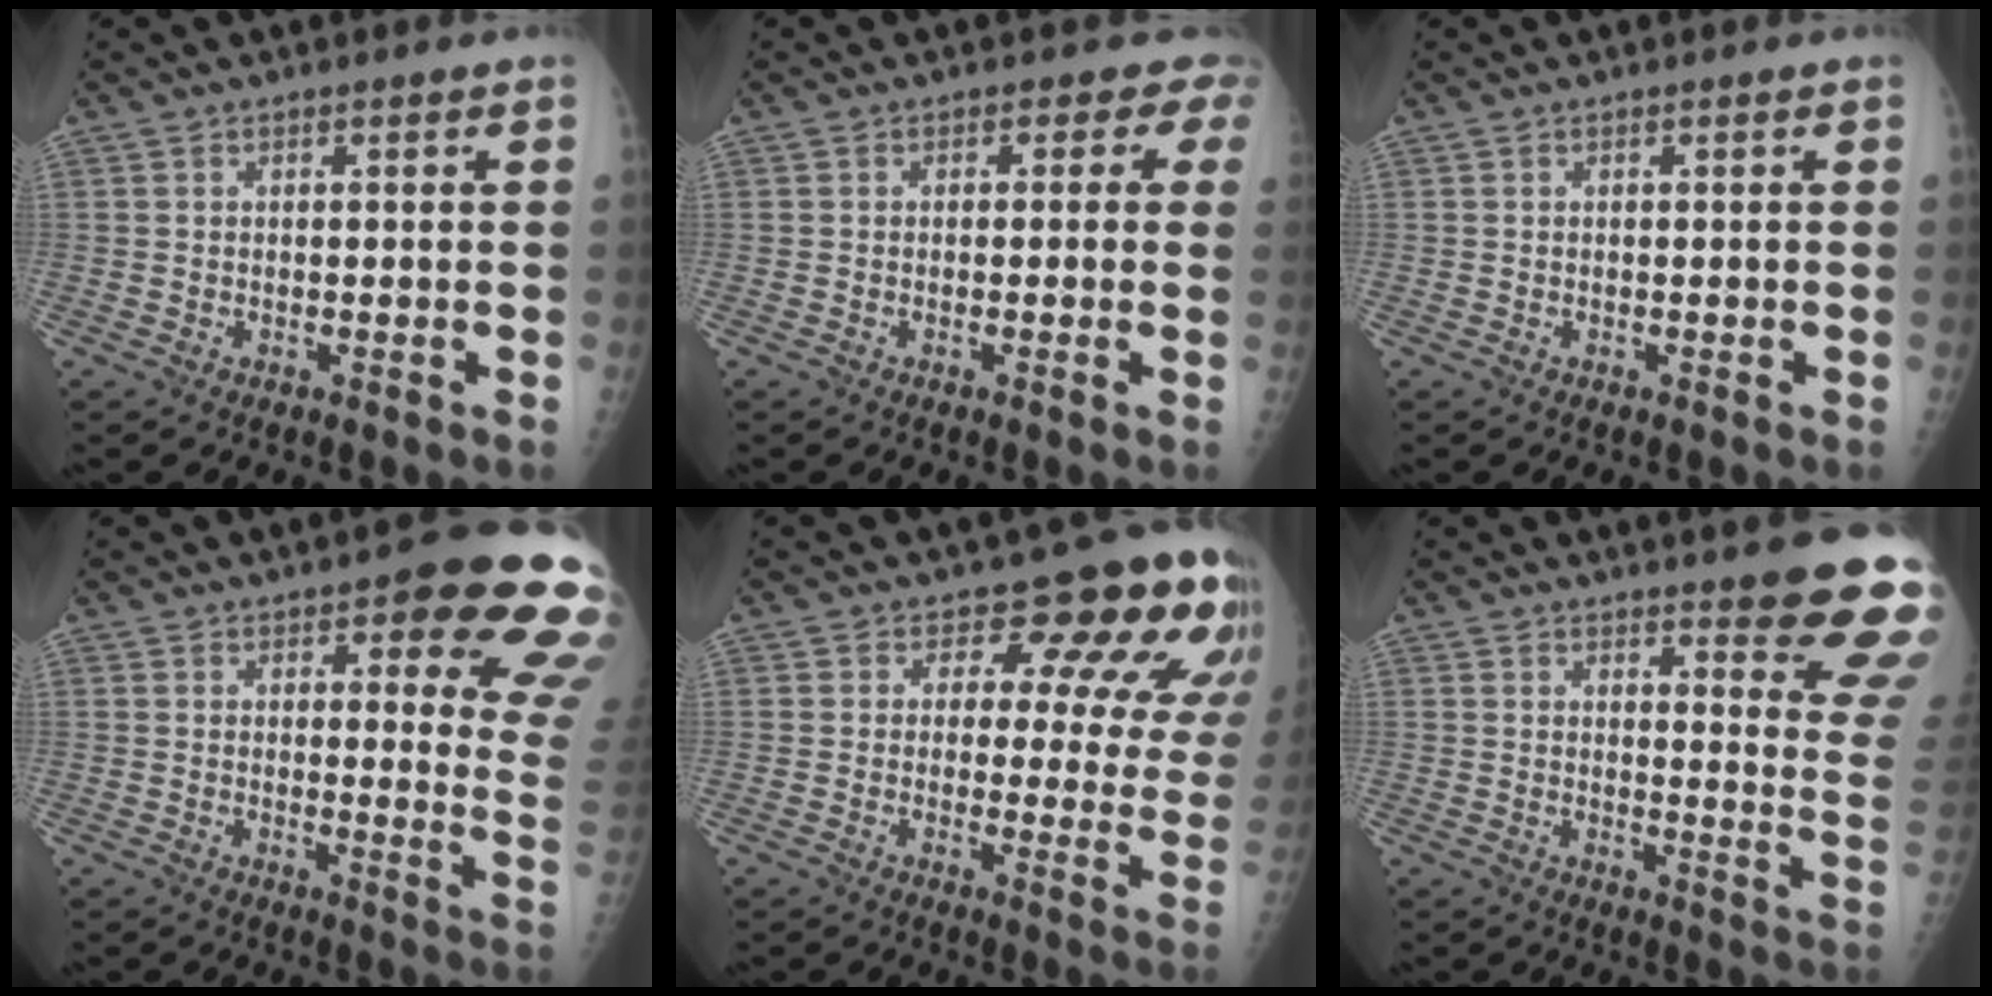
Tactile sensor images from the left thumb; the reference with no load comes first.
{"total": 2.2, "force": [1.1, 1.8, 0.4], "torque": [0.019, -0.003, -0.014]}
{"total": 0.0}
{"total": 17.0, "force": [9.7, 5.3, 12.9], "torque": [-0.108, -0.049, 0.098]}
{"total": 14.0, "force": [9.6, 6.7, 7.6], "torque": [-0.033, -0.054, 0.089]}
{"total": 17.8, "force": [13.3, 3.3, 11.3], "torque": [-0.111, -0.086, 0.152]}